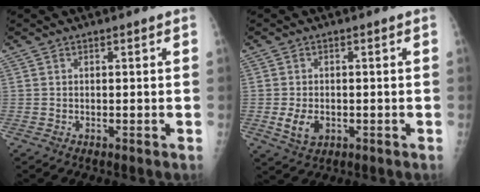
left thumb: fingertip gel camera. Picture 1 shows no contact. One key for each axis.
{"total": 4.6, "fx": -1.0, "fy": 3.2, "fz": 3.1, "tx": -0.053, "ty": -0.004, "tz": -0.013}